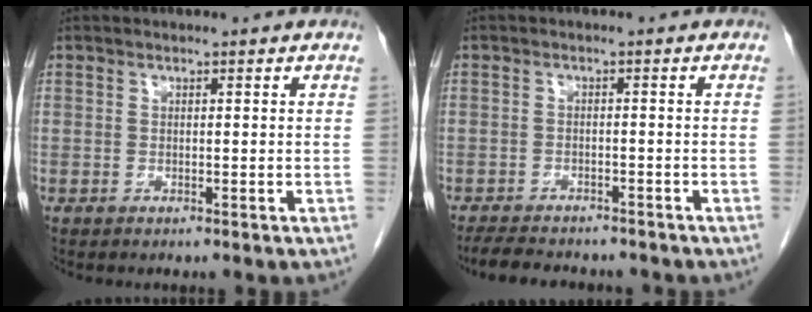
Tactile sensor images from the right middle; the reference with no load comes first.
{"total": 9.0, "force": [-7.9, 2.5, 3.4], "torque": [-0.055, -0.004, -0.110]}